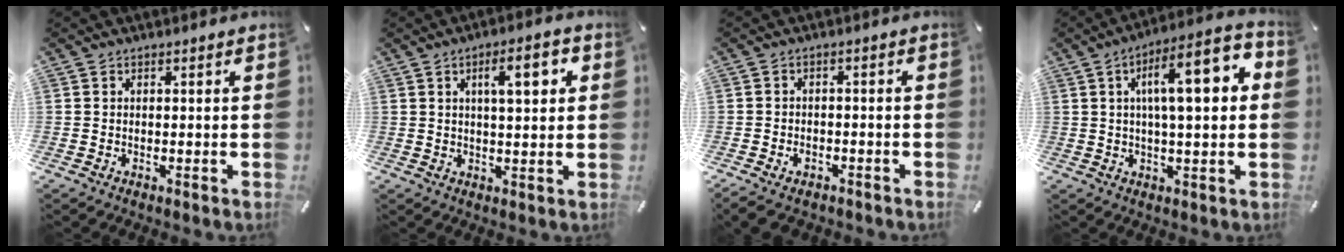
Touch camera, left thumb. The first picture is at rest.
{"total": 8.5, "force": [2.9, 2.6, 7.6], "torque": [-0.112, -0.008, 0.037]}
{"total": 3.1, "force": [-1.9, 2.0, 1.3], "torque": [-0.030, 0.008, -0.040]}
{"total": 14.8, "force": [3.3, 4.4, 13.8], "torque": [-0.204, -0.005, 0.045]}